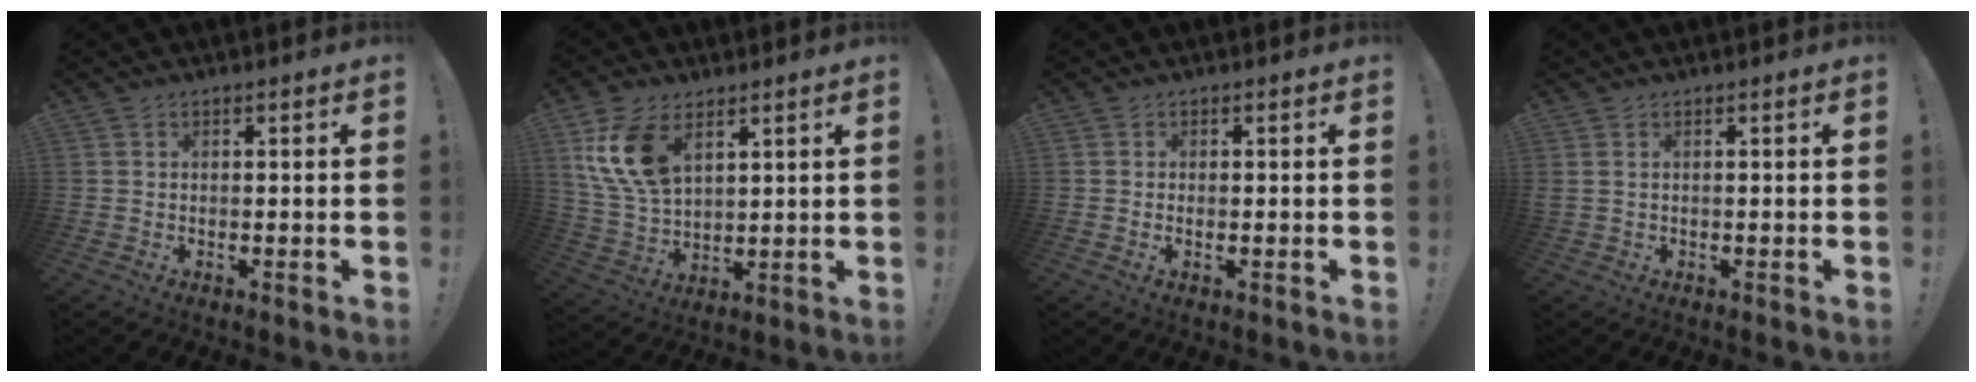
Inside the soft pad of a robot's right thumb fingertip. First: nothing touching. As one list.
[{"total": 13.8, "force": [6.5, 8.0, 9.2], "torque": [-0.192, -0.017, 0.125]}, {"total": 0.6, "force": [0.0, 0.2, 0.5], "torque": [-0.009, -0.001, 0.000]}, {"total": 0.6, "force": [0.3, 0.0, 0.5], "torque": [-0.015, 0.000, 0.006]}]